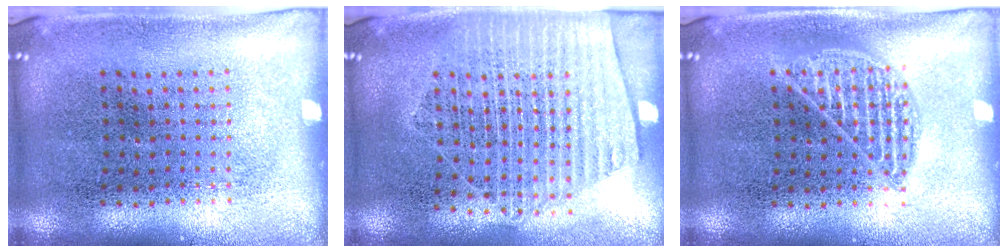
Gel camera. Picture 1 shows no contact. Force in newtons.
{"total": 1.6, "press": 1.5, "slide": 0.6}
{"total": 0.9, "press": 0.9, "slide": 0.1}